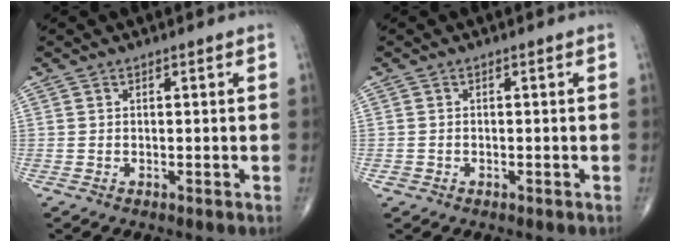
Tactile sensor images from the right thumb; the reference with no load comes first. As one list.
[{"total": 0.8, "force": [-0.4, 0.7, 0.2], "torque": [-0.001, 0.005, -0.006]}]